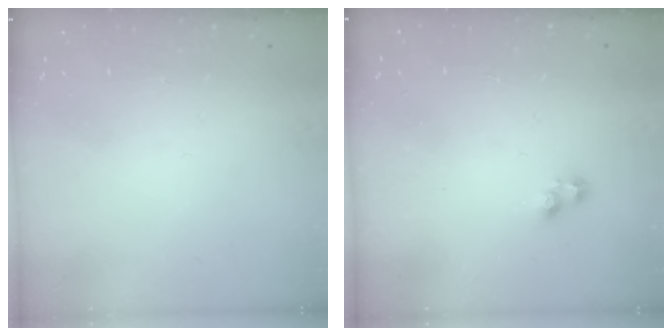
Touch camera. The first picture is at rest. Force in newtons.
{"total": 1.9, "press": 1.9, "slide": 0.3}